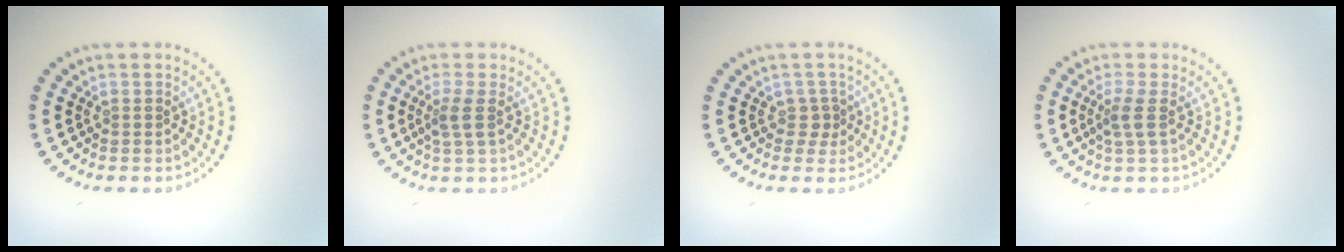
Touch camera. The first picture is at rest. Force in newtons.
{"total": 1.9, "press": 1.5, "slide": 1.2}
{"total": 1.5, "press": 1.1, "slide": 1.0}
{"total": 2.0, "press": 1.6, "slide": 1.3}